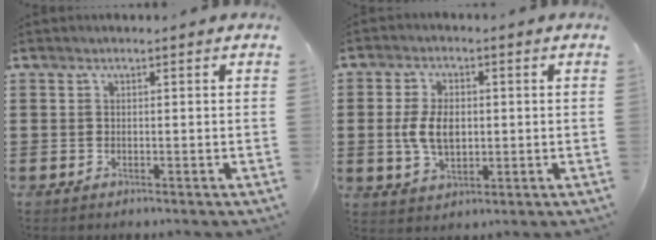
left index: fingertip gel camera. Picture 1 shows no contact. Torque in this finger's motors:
{"motor_torque": [1.43, 0.15, 0.75, 0.10]}